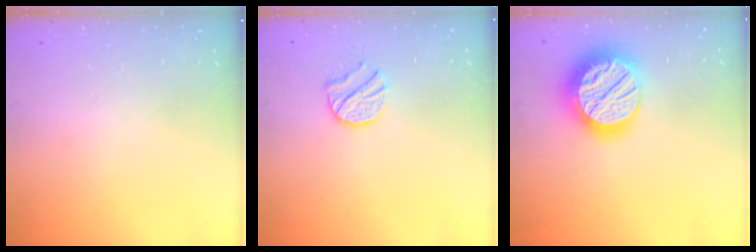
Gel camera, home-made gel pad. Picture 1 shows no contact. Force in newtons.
{"total": 7.9, "press": 7.9, "slide": 0.3}
{"total": 23.1, "press": 23.1, "slide": 1.8}